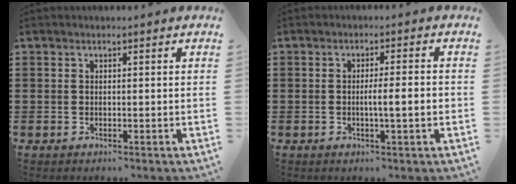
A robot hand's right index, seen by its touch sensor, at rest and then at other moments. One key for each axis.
{"total": 4.0, "fx": -0.6, "fy": 0.2, "fz": 4.0, "tx": -0.069, "ty": -0.003, "tz": -0.013}